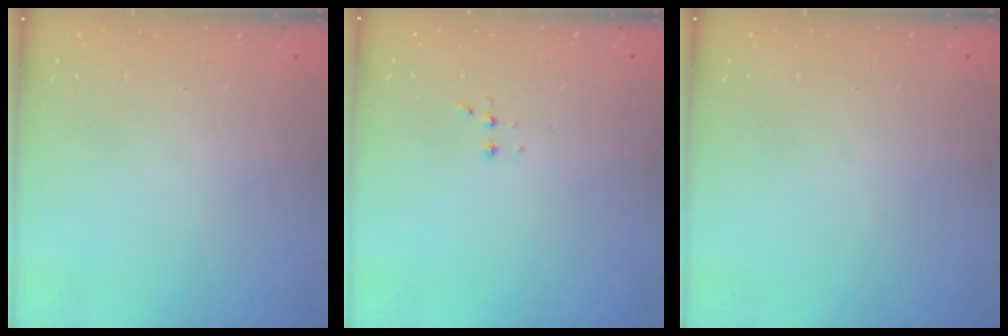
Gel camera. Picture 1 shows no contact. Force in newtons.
{"total": 2.7, "press": 2.7, "slide": 0.5}
{"total": 0.0}